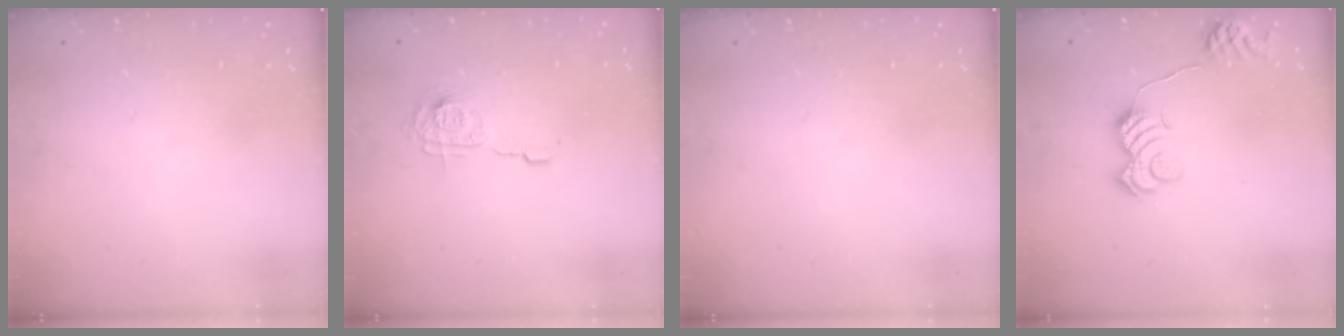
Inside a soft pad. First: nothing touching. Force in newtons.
{"total": 9.0, "press": 9.0, "slide": 0.4}
{"total": 0.0}
{"total": 11.1, "press": 11.0, "slide": 0.7}